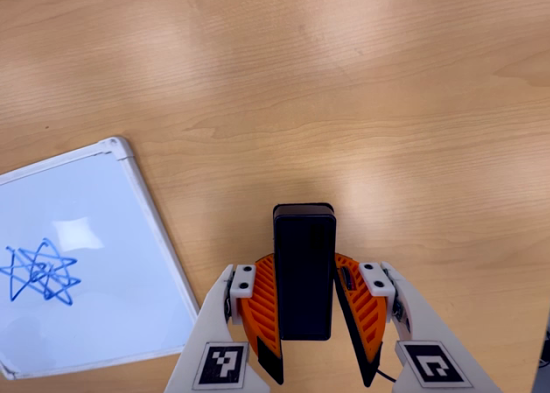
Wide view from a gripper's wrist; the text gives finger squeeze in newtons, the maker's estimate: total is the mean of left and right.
{"total": 5.4, "left": 5.1, "right": 5.7}